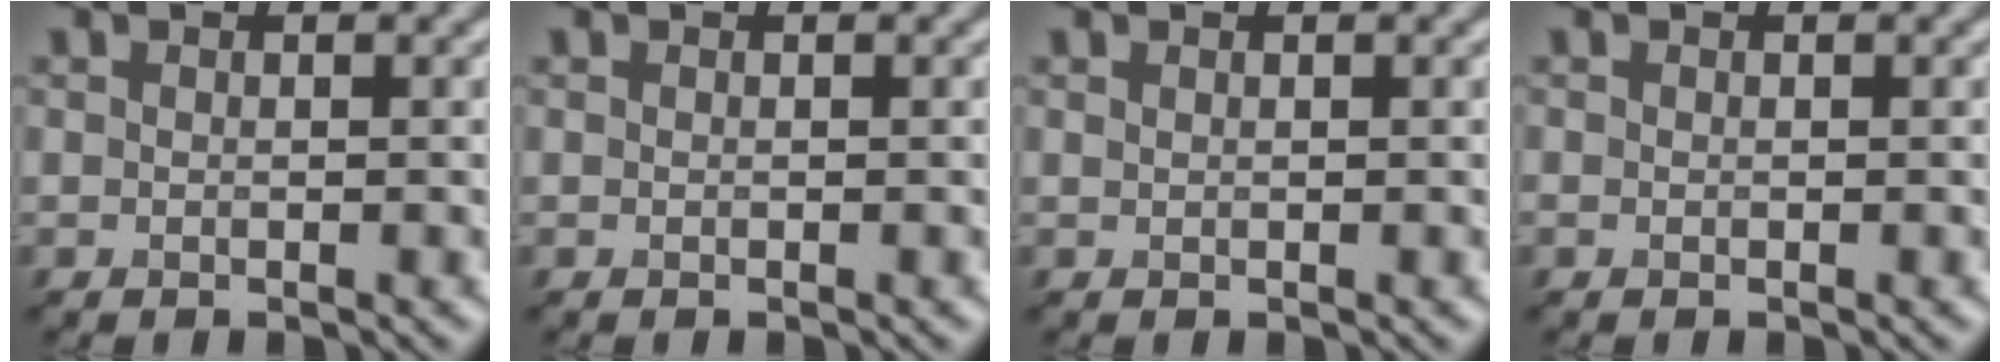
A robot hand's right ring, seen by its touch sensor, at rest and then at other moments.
{"total": 0.0}
{"total": 0.5, "force": [0.0, -0.4, -0.4], "torque": [-0.001, 0.000, 0.013]}
{"total": 0.0}